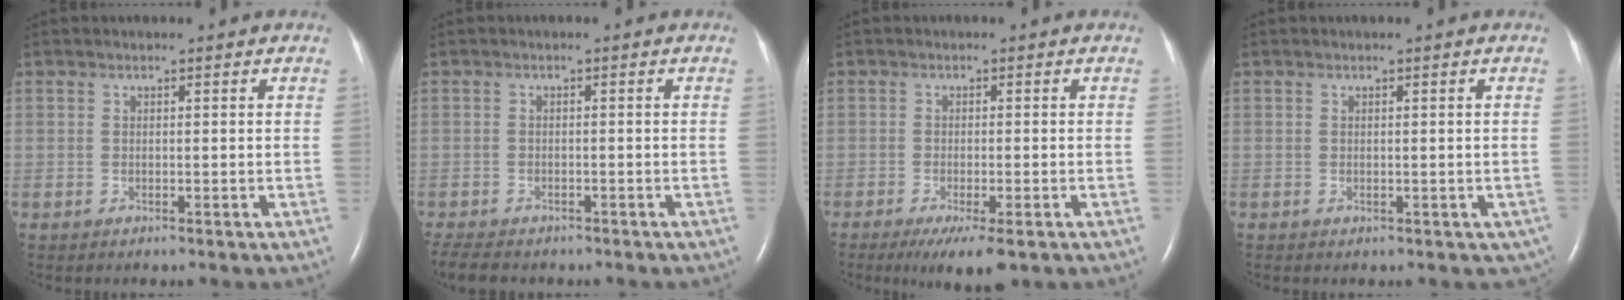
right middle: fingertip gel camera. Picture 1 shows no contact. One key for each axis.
{"total": 6.1, "fx": -5.1, "fy": 2.2, "fz": 2.5, "tx": -0.045, "ty": -0.011, "tz": -0.075}
{"total": 6.0, "fx": -3.8, "fy": 1.1, "fz": 4.5, "tx": -0.071, "ty": -0.018, "tz": -0.055}
{"total": 1.8, "fx": -0.4, "fy": 1.3, "fz": 1.2, "tx": -0.005, "ty": 0.000, "tz": 0.001}